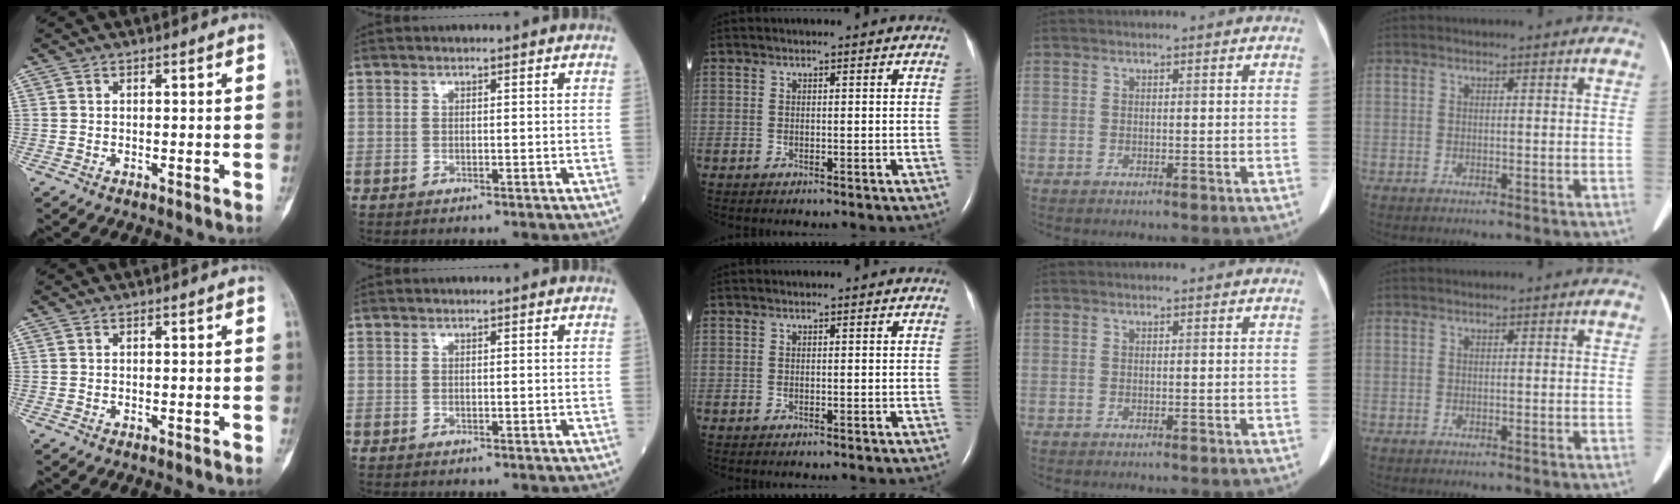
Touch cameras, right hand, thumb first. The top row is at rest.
{}